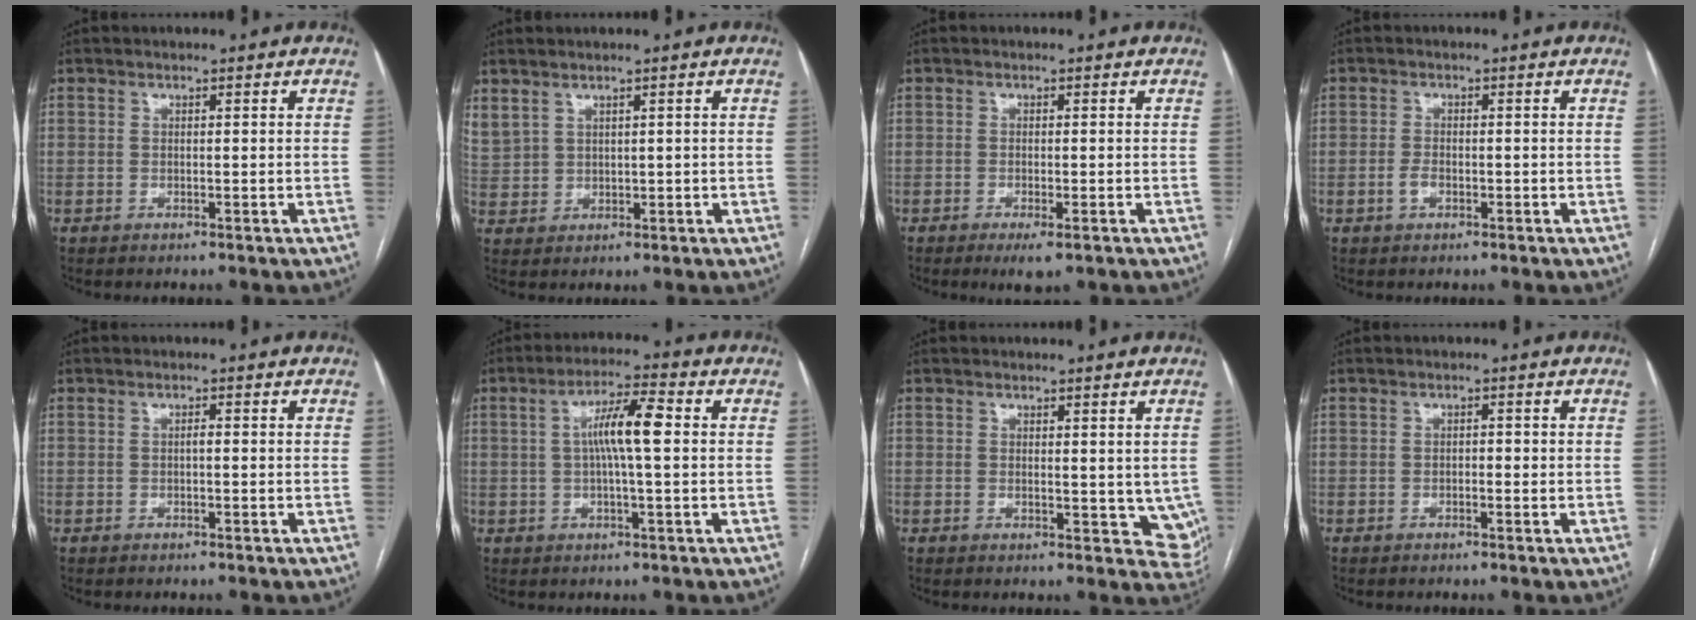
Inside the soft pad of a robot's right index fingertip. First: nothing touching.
{"total": 4.6, "force": [2.9, 3.0, 2.0], "torque": [-0.062, 0.015, 0.078]}
{"total": 2.9, "force": [-1.6, 0.5, 2.3], "torque": [-0.034, -0.005, -0.022]}
{"total": 1.8, "force": [-0.8, 0.9, 1.4], "torque": [-0.029, 0.003, -0.012]}
{"total": 0.0}
{"total": 7.6, "force": [0.8, 0.7, 7.5], "torque": [-0.140, 0.015, 0.010]}
{"total": 5.4, "force": [0.5, 2.8, 4.6], "torque": [-0.040, -0.010, 0.009]}
{"total": 1.0, "force": [-0.2, 0.5, 0.9], "torque": [-0.012, 0.004, -0.003]}